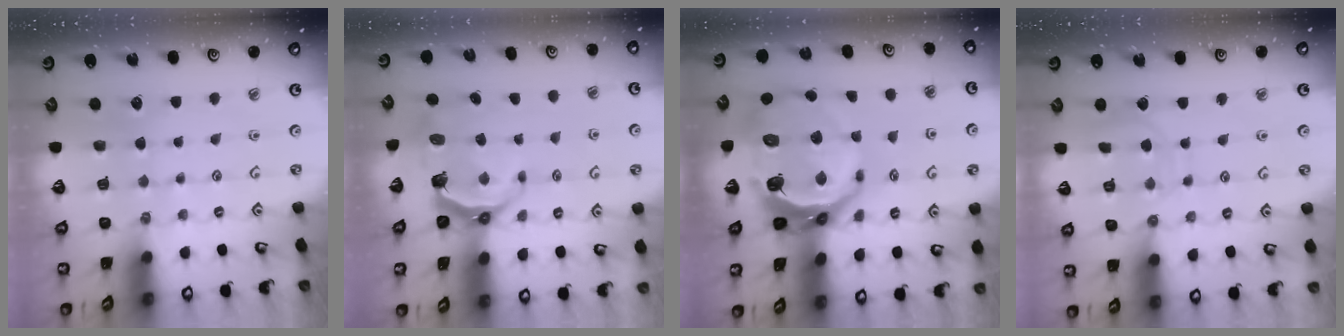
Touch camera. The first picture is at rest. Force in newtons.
{"total": 6.2, "press": 4.7, "slide": 4.1}
{"total": 16.9, "press": 16.1, "slide": 5.3}
{"total": 7.3, "press": 7.2, "slide": 0.6}